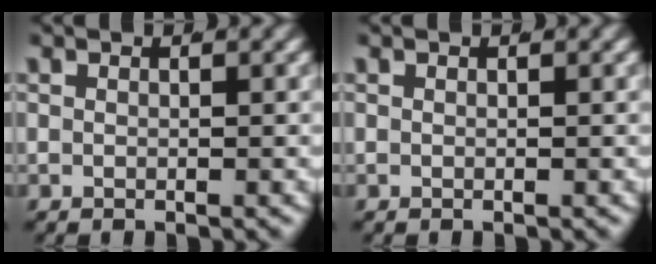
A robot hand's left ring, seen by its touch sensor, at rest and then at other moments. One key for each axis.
{"total": 0.0}